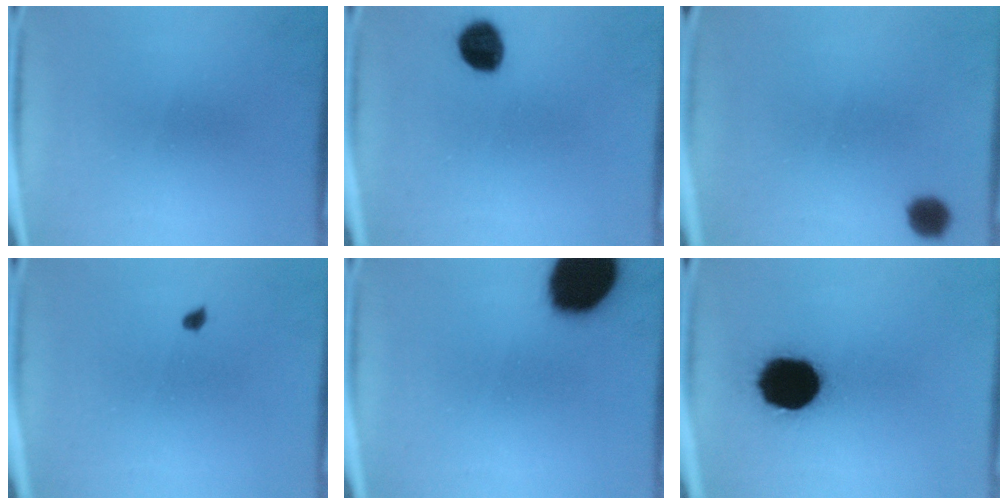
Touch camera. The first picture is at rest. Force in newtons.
{"total": 6.4}
{"total": 4.0}
{"total": 1.1}
{"total": 19.7}
{"total": 19.2}